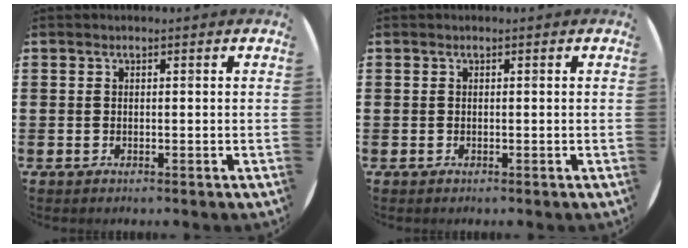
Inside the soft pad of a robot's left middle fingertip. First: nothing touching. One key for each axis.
{"total": 0.0}